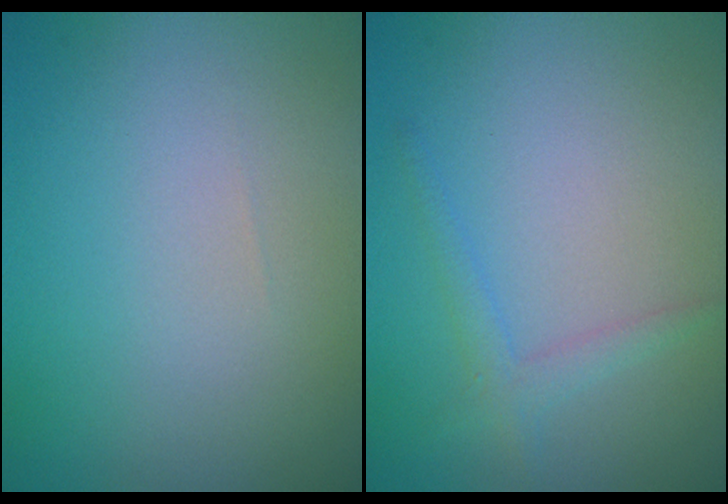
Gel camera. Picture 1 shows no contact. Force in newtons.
{"total": 1.5, "press": 1.5, "slide": 0.0}